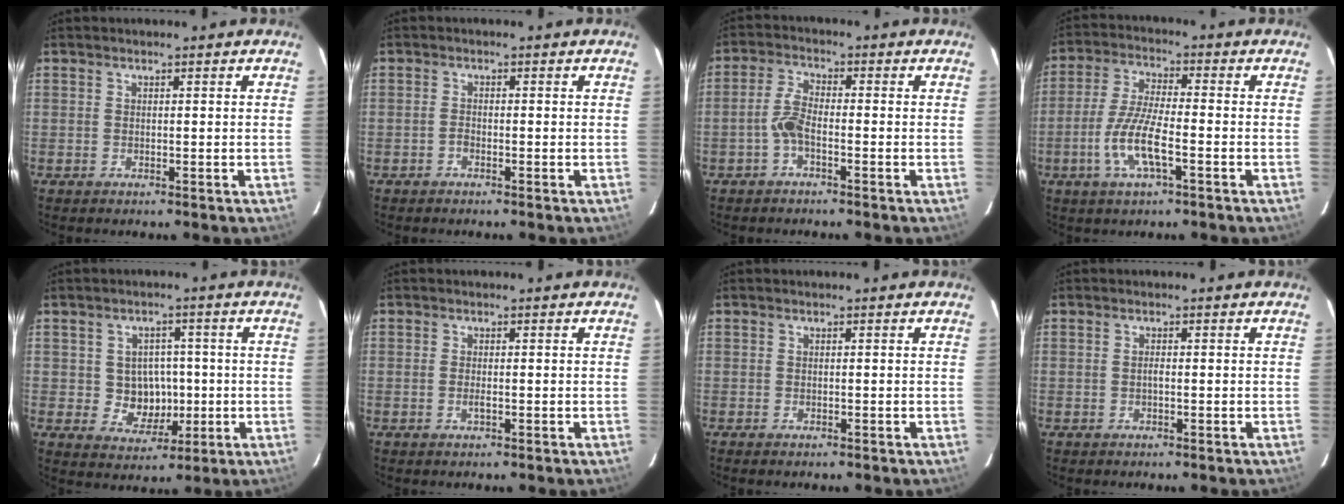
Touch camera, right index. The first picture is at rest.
{"total": 0.9, "force": [-0.7, 0.5, 0.3], "torque": [-0.005, 0.002, -0.017]}
{"total": 3.7, "force": [-1.8, 1.2, 3.0], "torque": [-0.071, 0.010, -0.038]}
{"total": 9.1, "force": [-3.4, 1.9, 8.2], "torque": [-0.171, -0.005, -0.068]}
{"total": 6.5, "force": [-0.4, 6.1, 2.4], "torque": [-0.048, 0.011, 0.010]}
{"total": 1.2, "force": [-0.5, 0.5, 1.1], "torque": [-0.022, -0.001, -0.009]}
{"total": 0.5, "force": [-0.5, 0.2, 0.2], "torque": [-0.004, -0.001, -0.009]}
{"total": 0.7, "force": [-0.2, 0.2, 0.6], "torque": [-0.012, 0.003, -0.005]}